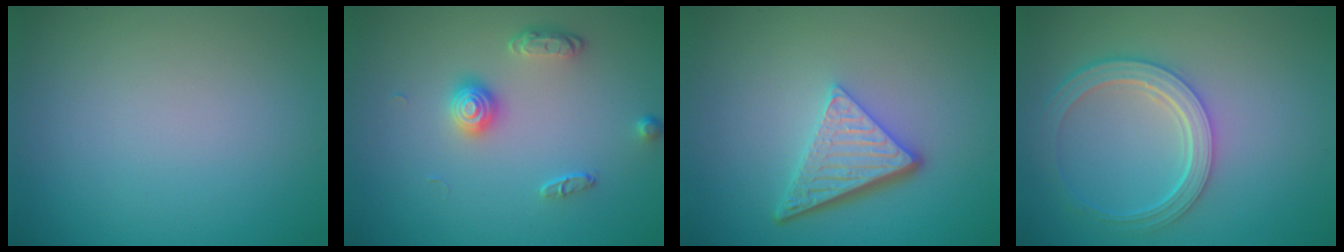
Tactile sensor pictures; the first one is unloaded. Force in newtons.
{"total": 2.3, "press": 1.8, "slide": 1.4}
{"total": 4.9, "press": 3.5, "slide": 3.4}
{"total": 4.7, "press": 3.7, "slide": 3.0}